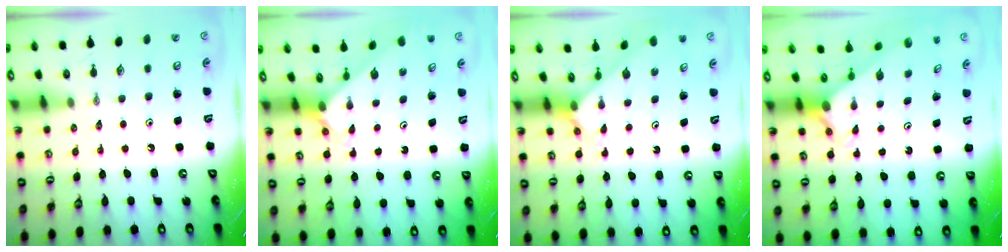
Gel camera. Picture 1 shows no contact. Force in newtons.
{"total": 1.9, "press": 1.9, "slide": 0.1}
{"total": 2.3, "press": 2.3, "slide": 0.2}
{"total": 2.2, "press": 2.2, "slide": 0.1}